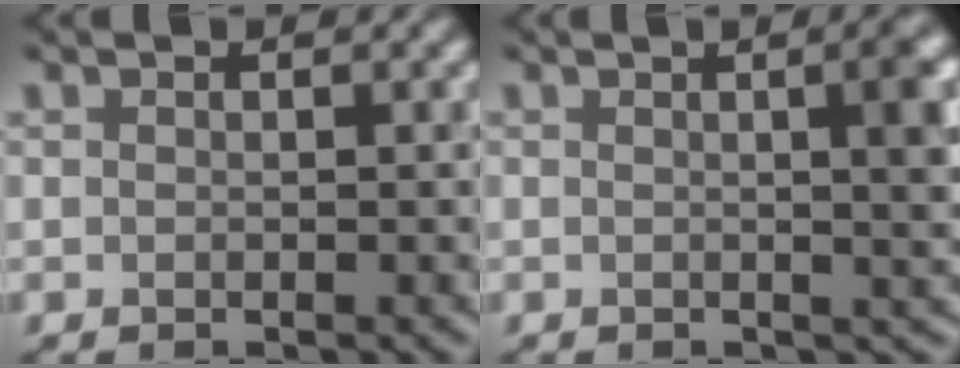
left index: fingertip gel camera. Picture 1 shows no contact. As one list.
[{"total": 4.8, "force": [0.5, 1.4, 4.6], "torque": [-0.042, 0.010, 0.002]}]